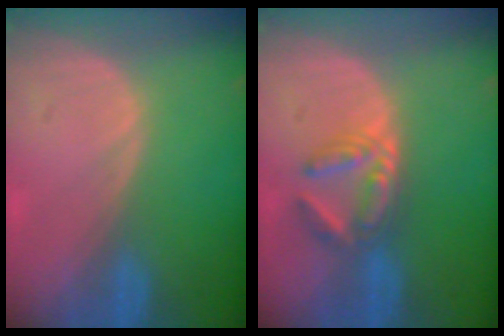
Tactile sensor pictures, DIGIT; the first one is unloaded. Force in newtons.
{"total": 5.9, "press": 5.2, "slide": 2.8}